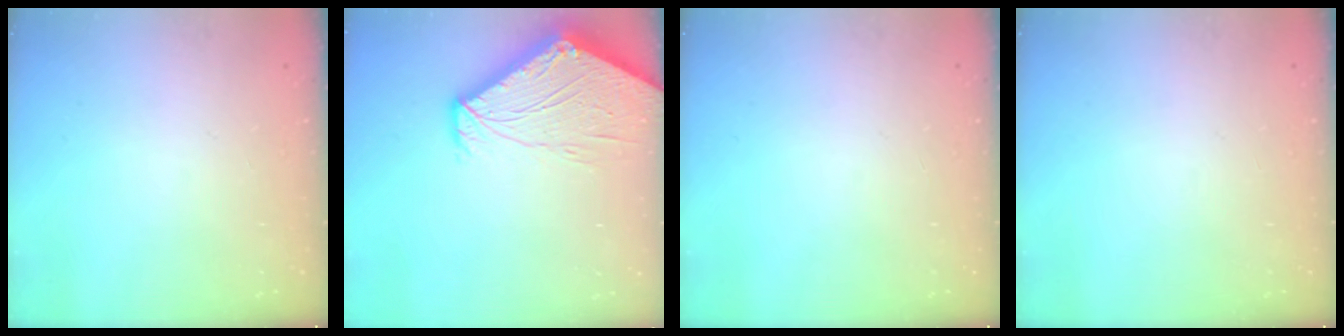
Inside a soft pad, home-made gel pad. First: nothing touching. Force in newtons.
{"total": 10.4, "press": 10.4, "slide": 1.2}
{"total": 0.0}
{"total": 0.0}